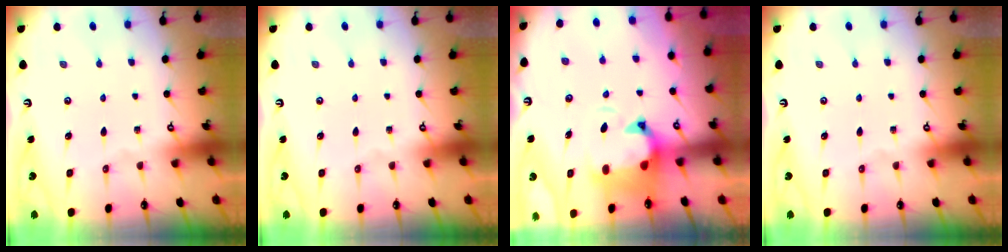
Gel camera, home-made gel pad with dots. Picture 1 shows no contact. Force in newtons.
{"total": 0.0}
{"total": 3.2, "press": 2.9, "slide": 1.4}
{"total": 0.0}